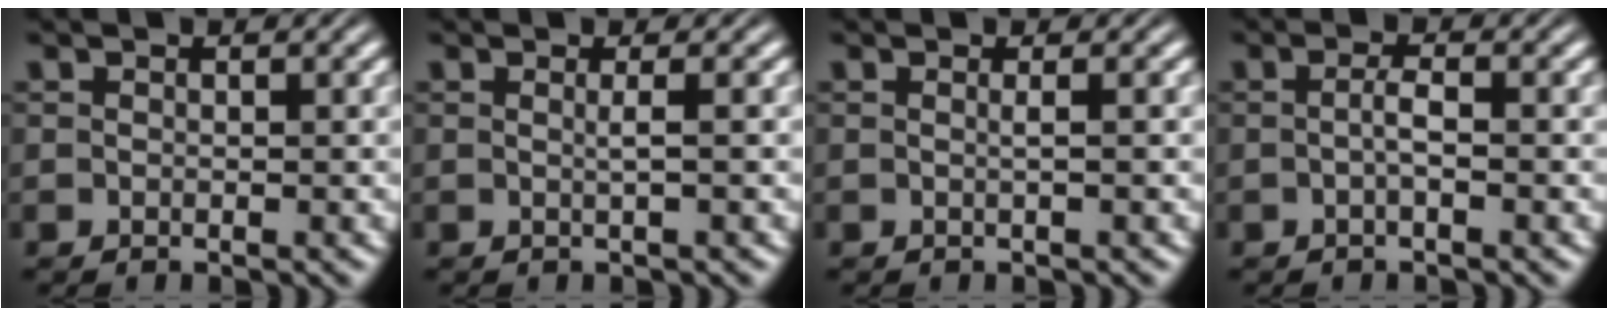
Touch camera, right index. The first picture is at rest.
{"total": 1.3, "force": [-0.1, -1.0, 0.8], "torque": [-0.011, -0.003, 0.001]}
{"total": 0.9, "force": [-0.2, -0.7, 0.6], "torque": [-0.013, -0.003, -0.001]}
{"total": 1.6, "force": [-0.7, -0.7, 1.2], "torque": [-0.020, -0.004, -0.008]}